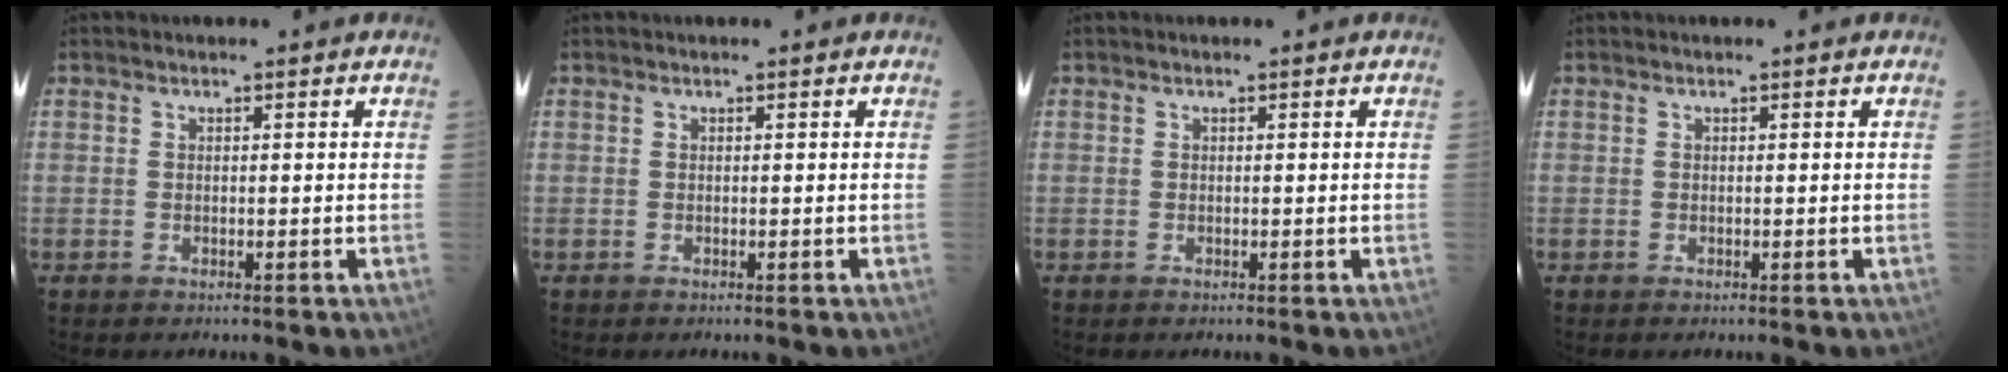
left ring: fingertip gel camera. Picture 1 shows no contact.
{"total": 0.0}
{"total": 0.0}
{"total": 0.0}